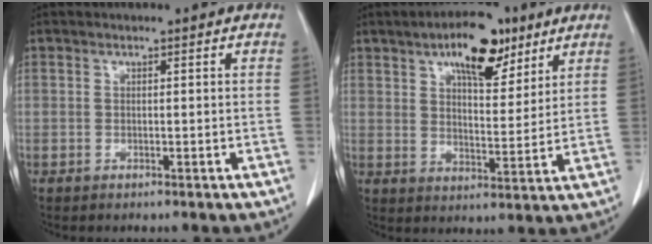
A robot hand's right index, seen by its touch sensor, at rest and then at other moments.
{"total": 11.7, "force": [7.0, 4.4, 8.3], "torque": [-0.127, 0.009, 0.110]}